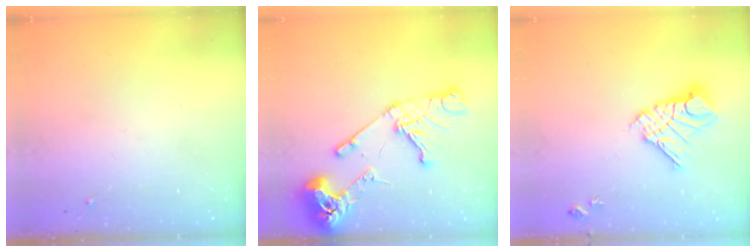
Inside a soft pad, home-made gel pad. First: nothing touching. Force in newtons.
{"total": 17.0, "press": 16.9, "slide": 1.9}
{"total": 14.1, "press": 14.1, "slide": 1.4}